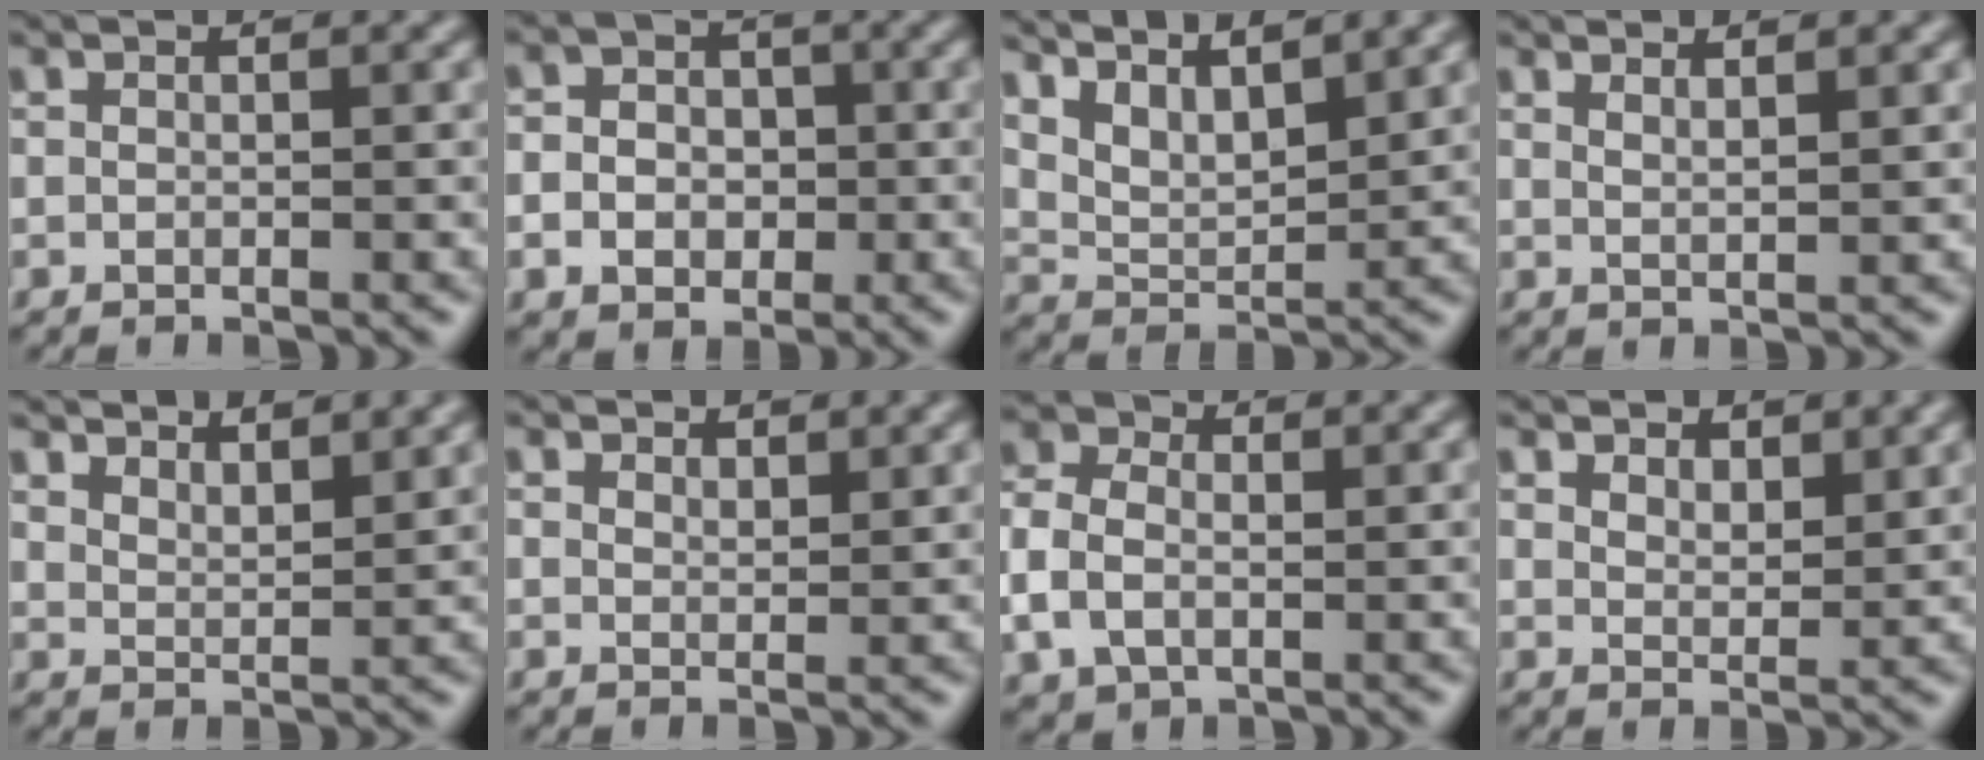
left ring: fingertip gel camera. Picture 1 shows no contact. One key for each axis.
{"total": 4.7, "fx": -0.5, "fy": 4.1, "fz": 2.4, "tx": -0.028, "ty": 0.005, "tz": -0.022}
{"total": 6.4, "fx": 5.1, "fy": 2.1, "fz": 3.3, "tx": -0.074, "ty": 0.013, "tz": 0.083}
{"total": 1.9, "fx": 1.5, "fy": 0.5, "fz": 1.1, "tx": -0.008, "ty": 0.004, "tz": 0.015}
{"total": 5.6, "fx": 5.1, "fy": 1.3, "fz": 2.0, "tx": -0.028, "ty": 0.010, "tz": 0.062}
{"total": 1.9, "fx": 1.7, "fy": 0.6, "fz": 0.5, "tx": -0.011, "ty": 0.002, "tz": 0.030}
{"total": 4.9, "fx": -0.2, "fy": 3.7, "fz": 3.2, "tx": -0.091, "ty": -0.002, "tz": 0.001}
{"total": 3.1, "fx": 2.7, "fy": 1.2, "fz": 1.2, "tx": -0.027, "ty": -0.001, "tz": 0.042}